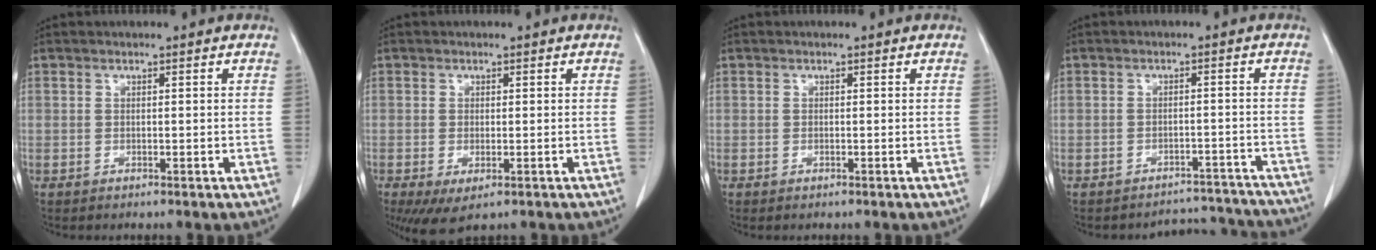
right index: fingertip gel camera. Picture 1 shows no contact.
{"total": 4.9, "force": [-2.5, 2.0, 3.7], "torque": [-0.064, -0.017, -0.034]}
{"total": 0.0}
{"total": 7.9, "force": [-7.4, 2.3, -1.4], "torque": [0.035, 0.038, -0.079]}